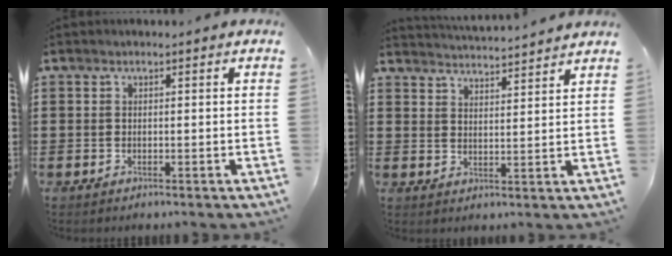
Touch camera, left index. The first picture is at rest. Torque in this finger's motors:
{"motor_torque": [-1.26, 0.88, -0.34, 0.01]}